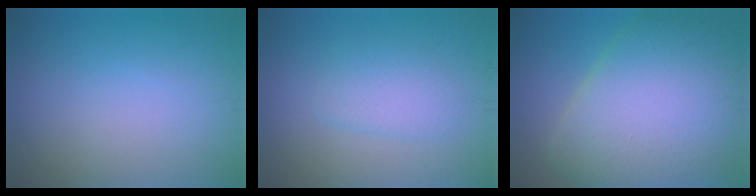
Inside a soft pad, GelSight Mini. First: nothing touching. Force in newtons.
{"total": 2.4, "press": 2.4, "slide": 0.1}
{"total": 11.5, "press": 11.5, "slide": 0.9}